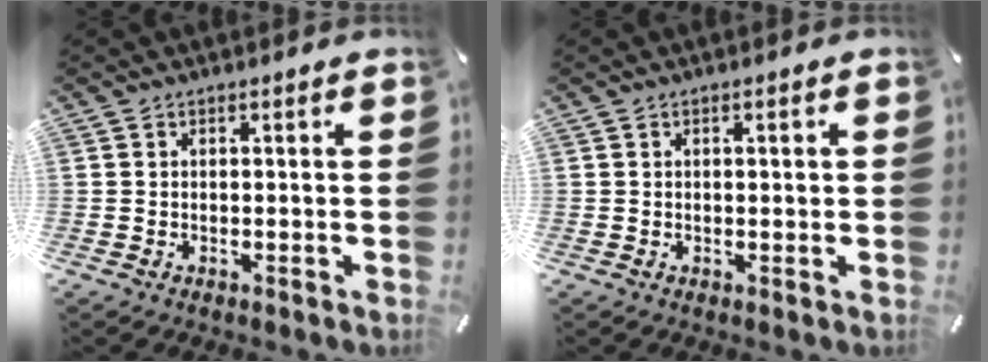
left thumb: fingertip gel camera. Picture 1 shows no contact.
{"total": 1.8, "force": [0.3, 0.6, 1.6], "torque": [-0.032, 0.005, 0.003]}